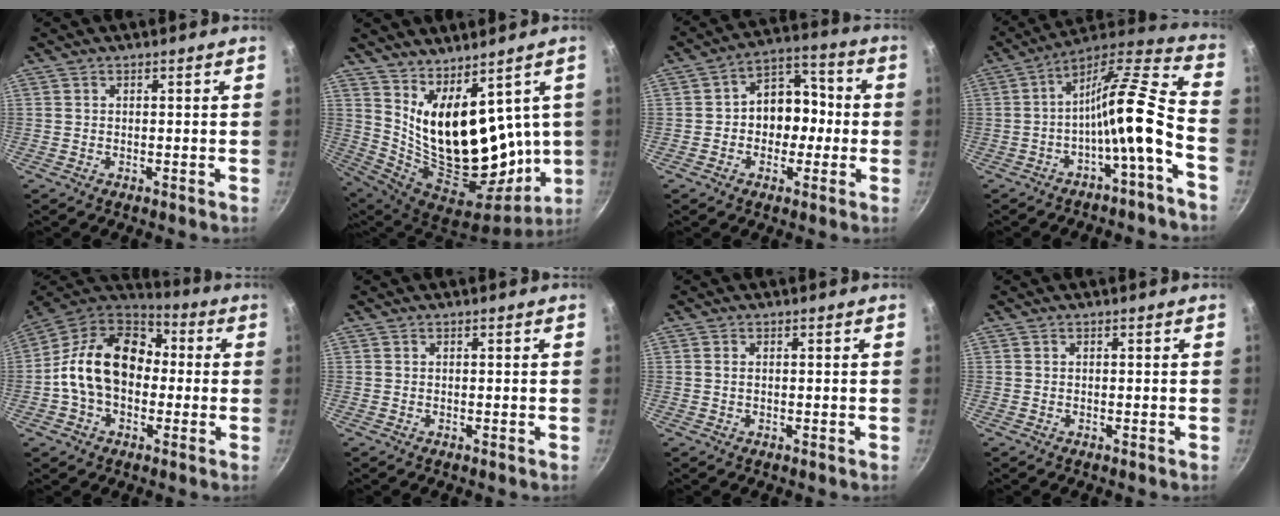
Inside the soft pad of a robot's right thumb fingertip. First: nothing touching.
{"total": 21.6, "force": [7.0, 11.3, 17.0], "torque": [-0.243, -0.096, 0.152]}
{"total": 10.5, "force": [-1.0, 8.2, 6.4], "torque": [-0.028, 0.040, -0.028]}
{"total": 15.1, "force": [-5.4, 2.2, 14.0], "torque": [-0.215, 0.057, -0.089]}
{"total": 18.6, "force": [-0.2, 13.5, 12.8], "torque": [-0.193, 0.045, -0.021]}
{"total": 0.0}
{"total": 0.9, "force": [0.1, 0.5, 0.7], "torque": [-0.014, 0.001, 0.000]}
{"total": 0.0}